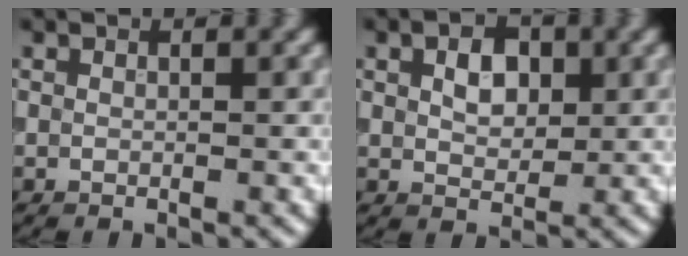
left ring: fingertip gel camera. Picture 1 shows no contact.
{"total": 3.1, "force": [0.8, 2.0, 2.1], "torque": [-0.040, 0.002, 0.013]}